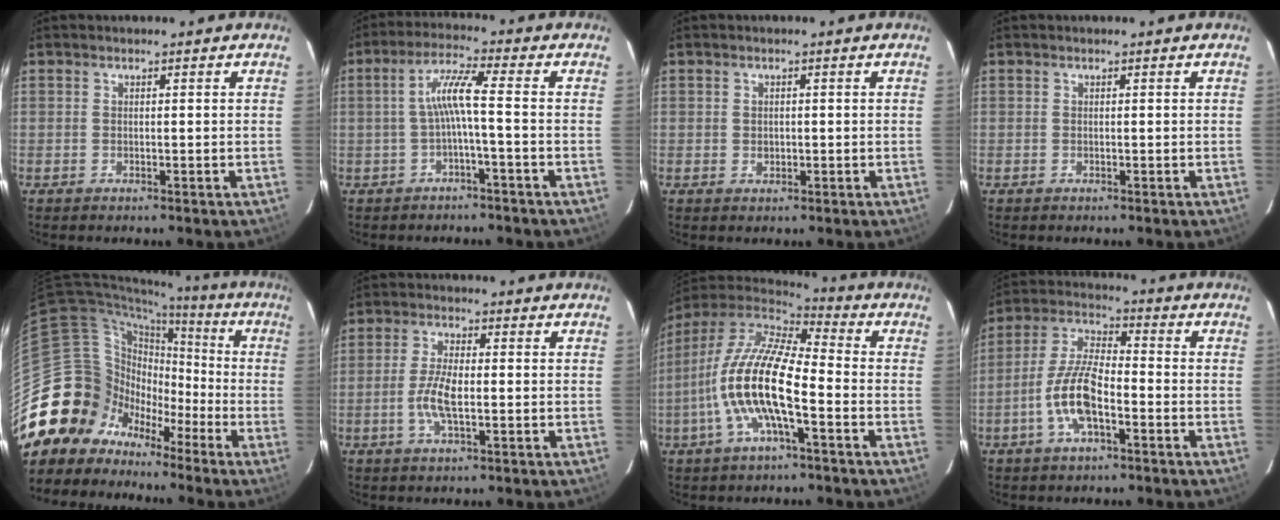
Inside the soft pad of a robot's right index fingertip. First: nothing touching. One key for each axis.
{"total": 5.5, "fx": -1.4, "fy": -0.4, "fz": 5.3, "tx": -0.117, "ty": 0.011, "tz": -0.022}
{"total": 1.3, "fx": 0.1, "fy": 1.3, "fz": 0.4, "tx": -0.003, "ty": 0.002, "tz": 0.002}
{"total": 0.0}
{"total": 17.8, "fx": -8.4, "fy": 15.1, "fz": 4.3, "tx": -0.109, "ty": 0.061, "tz": -0.140}
{"total": 5.9, "fx": -1.2, "fy": 1.8, "fz": 5.5, "tx": -0.115, "ty": 0.001, "tz": -0.023}
{"total": 16.4, "fx": -4.8, "fy": 4.6, "fz": 15.0, "tx": -0.287, "ty": -0.010, "tz": -0.096}
{"total": 10.6, "fx": -4.1, "fy": 3.8, "fz": 9.0, "tx": -0.192, "ty": 0.006, "tz": -0.079}